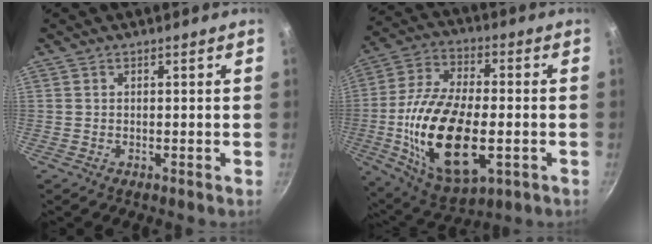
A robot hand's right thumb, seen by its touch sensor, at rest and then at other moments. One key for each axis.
{"total": 23.0, "fx": -4.1, "fy": 11.5, "fz": 19.5, "tx": -0.368, "ty": 0.014, "tz": -0.067}